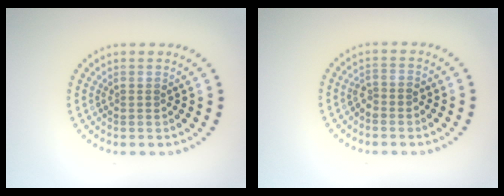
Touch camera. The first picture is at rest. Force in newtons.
{"total": 1.3, "press": 1.0, "slide": 0.7}